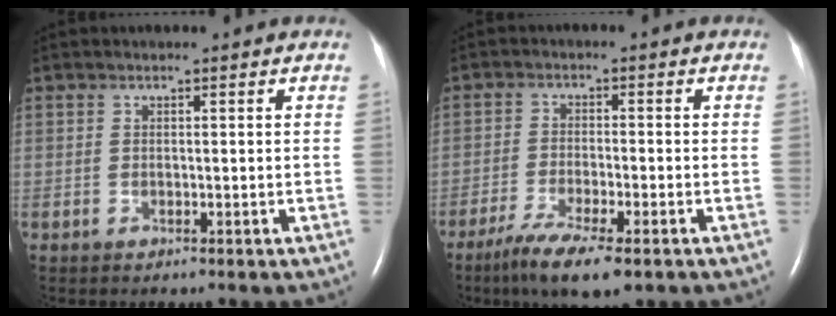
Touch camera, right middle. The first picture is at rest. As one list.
[{"total": 8.7, "force": [-5.7, 1.3, 6.5], "torque": [-0.114, -0.021, -0.091]}]